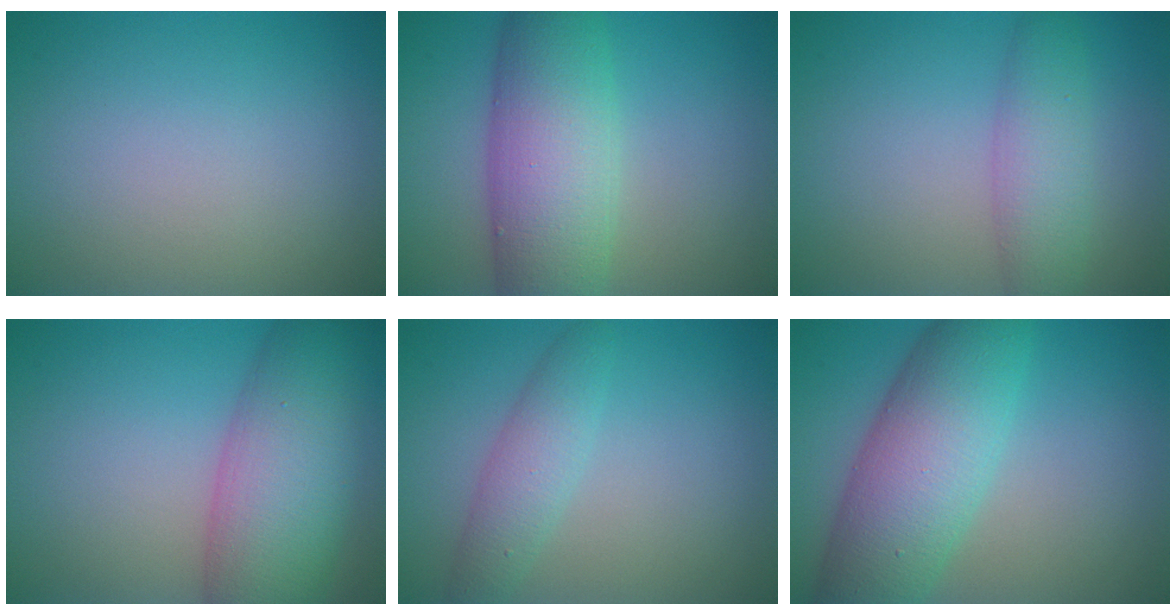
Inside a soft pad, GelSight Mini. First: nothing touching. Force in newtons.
{"total": 9.2, "press": 9.2, "slide": 0.1}
{"total": 4.0, "press": 4.0, "slide": 0.0}
{"total": 10.3, "press": 10.3, "slide": 0.6}
{"total": 3.0, "press": 3.0, "slide": 0.1}
{"total": 9.6, "press": 9.6, "slide": 0.4}